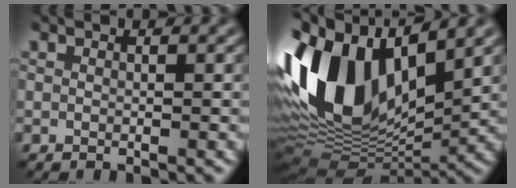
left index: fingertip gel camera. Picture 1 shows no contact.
{"total": 15.0, "force": [2.1, 8.2, 12.4], "torque": [-0.260, 0.006, 0.032]}